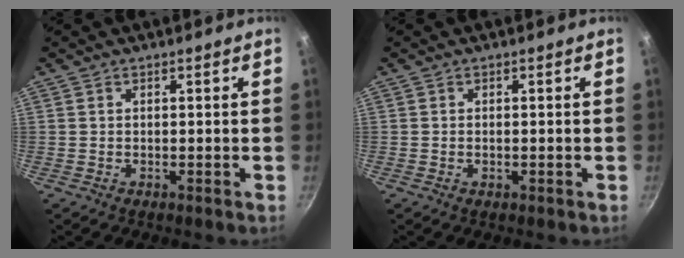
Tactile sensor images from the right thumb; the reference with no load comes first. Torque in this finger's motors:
{"motor_torque": [-0.43, -0.31, -0.17, 0.67, 0.06]}